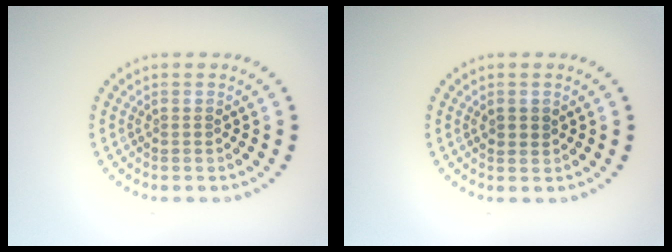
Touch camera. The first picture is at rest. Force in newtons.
{"total": 1.2, "press": 1.2, "slide": 0.4}